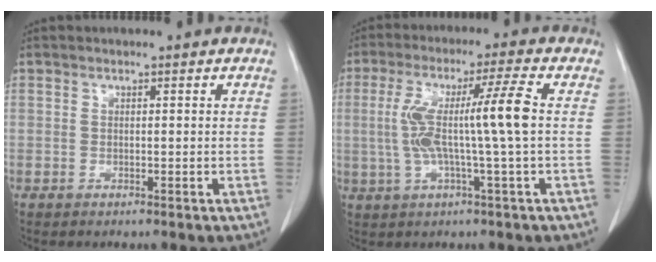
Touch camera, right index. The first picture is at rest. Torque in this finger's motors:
{"motor_torque": [0.46, 0.01, 0.31, 0.16]}